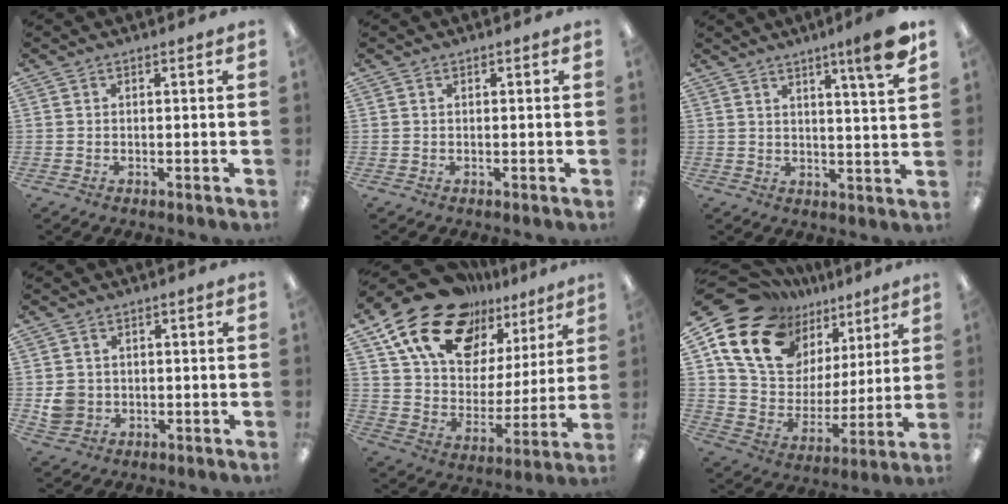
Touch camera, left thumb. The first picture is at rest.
{"total": 0.0}
{"total": 9.0, "force": [5.9, 0.2, 6.8], "torque": [-0.095, -0.035, 0.089]}
{"total": 4.5, "force": [0.2, 4.3, 1.3], "torque": [-0.013, 0.005, 0.005]}
{"total": 20.4, "force": [14.7, 11.1, 8.9], "torque": [-0.175, -0.087, 0.268]}
{"total": 19.6, "force": [12.5, 12.7, 8.1], "torque": [-0.162, -0.071, 0.238]}